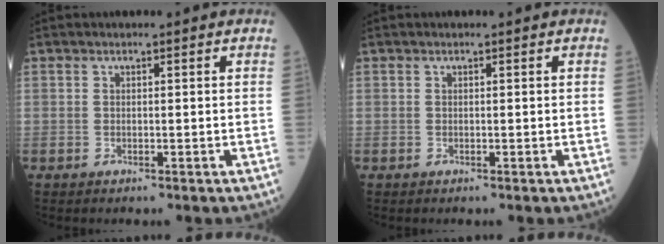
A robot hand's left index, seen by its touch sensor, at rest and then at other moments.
{"total": 0.0}